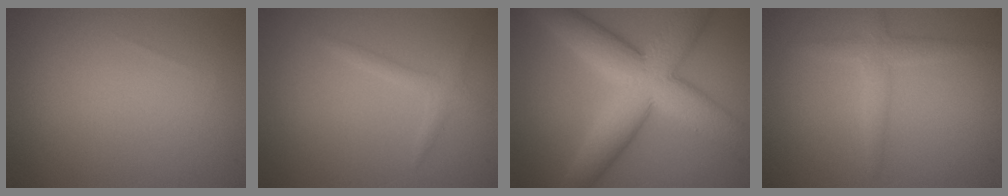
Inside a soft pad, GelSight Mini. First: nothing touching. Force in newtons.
{"total": 1.3, "press": 1.3, "slide": 0.0}
{"total": 10.1, "press": 10.1, "slide": 0.5}
{"total": 2.3, "press": 2.3, "slide": 0.1}